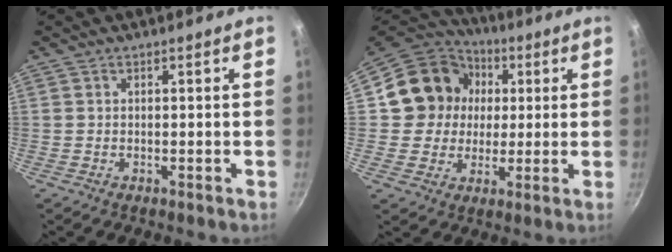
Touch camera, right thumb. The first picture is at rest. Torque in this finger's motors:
{"motor_torque": [0.05, 1.17, 0.51, -0.51, 0.10]}